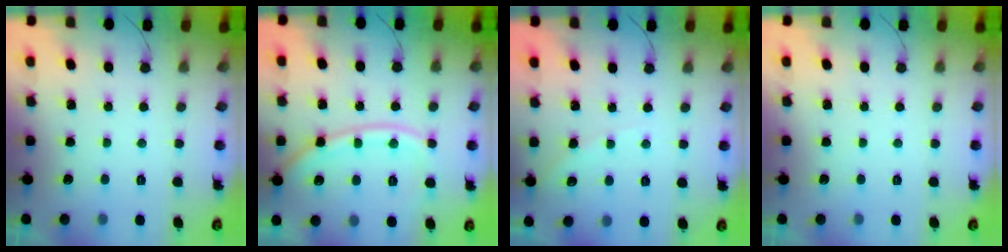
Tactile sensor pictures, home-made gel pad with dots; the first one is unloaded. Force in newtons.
{"total": 12.7, "press": 12.6, "slide": 1.7}
{"total": 3.5, "press": 3.5, "slide": 0.5}
{"total": 0.0}